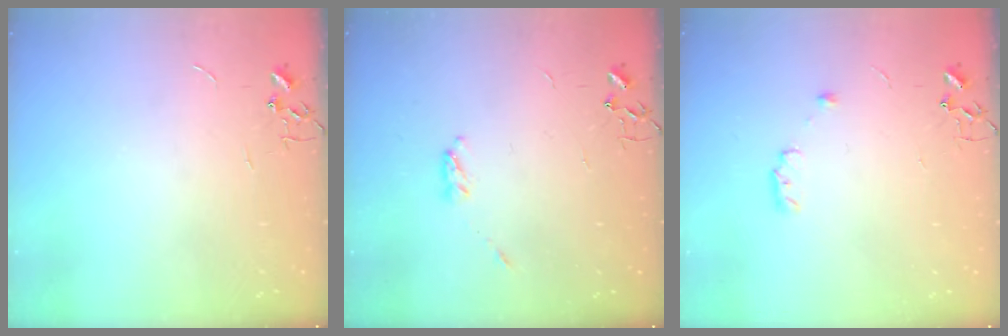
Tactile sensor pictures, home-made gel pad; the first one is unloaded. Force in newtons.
{"total": 3.3, "press": 3.3, "slide": 0.5}
{"total": 6.1, "press": 5.9, "slide": 1.6}